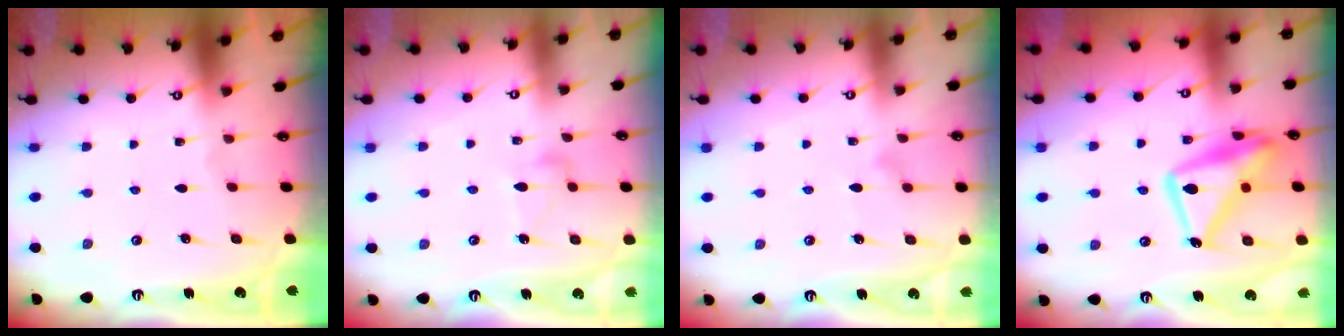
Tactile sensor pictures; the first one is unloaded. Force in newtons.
{"total": 8.4, "press": 8.4, "slide": 0.1}
{"total": 8.0, "press": 7.9, "slide": 0.5}
{"total": 17.6, "press": 17.5, "slide": 1.3}